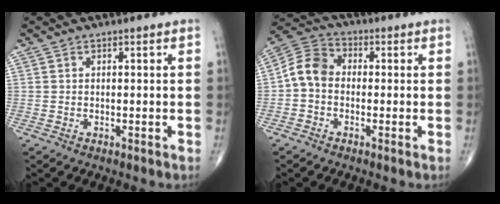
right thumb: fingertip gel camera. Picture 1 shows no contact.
{"total": 6.9, "force": [-0.8, 5.4, 4.3], "torque": [-0.069, 0.023, -0.034]}